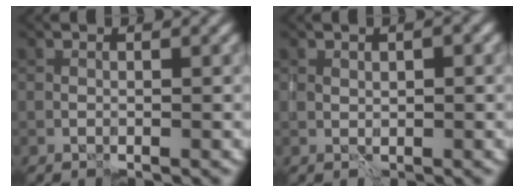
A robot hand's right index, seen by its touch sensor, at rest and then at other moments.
{"total": 1.1, "force": [0.6, 0.6, 0.7], "torque": [-0.009, 0.001, 0.011]}